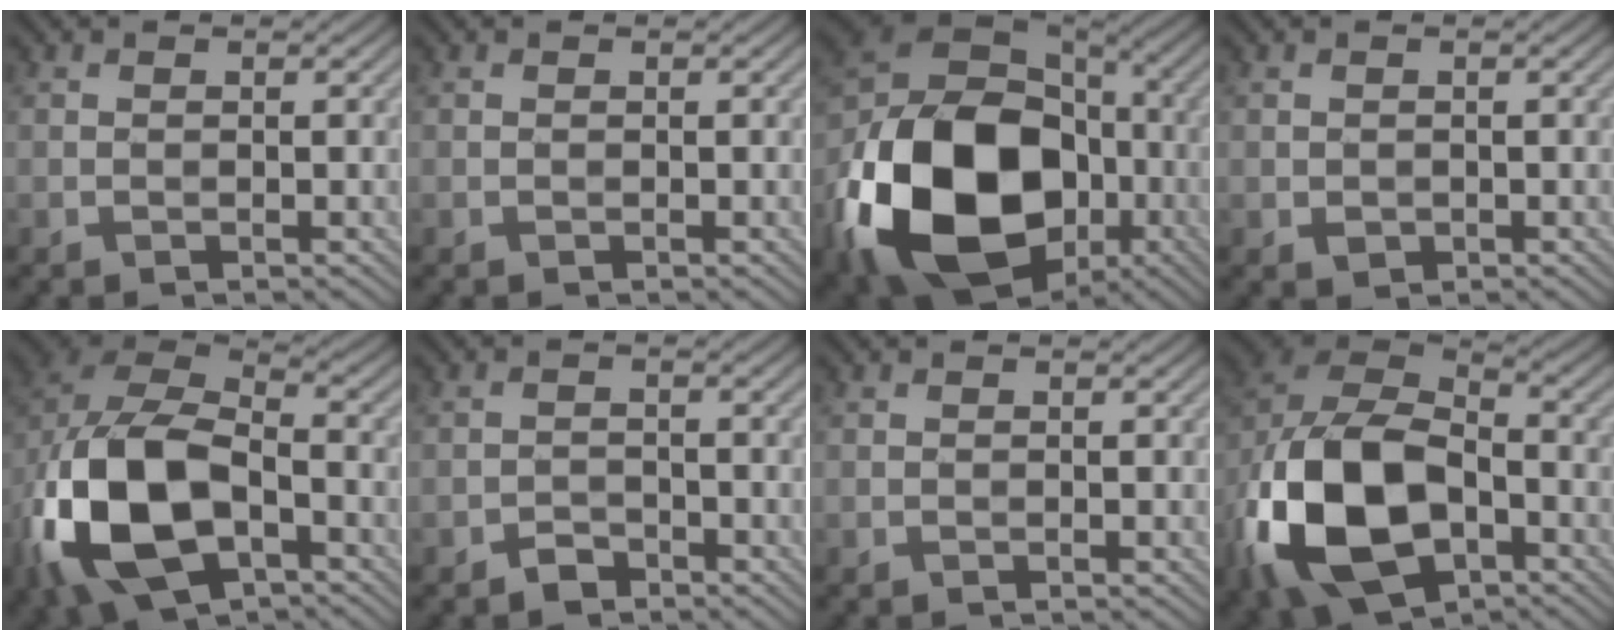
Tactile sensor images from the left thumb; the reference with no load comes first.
{"total": 0.0}
{"total": 21.7, "force": [-7.1, 15.5, 13.4], "torque": [-0.332, -0.029, -0.124]}
{"total": 0.8, "force": [-0.1, 0.7, 0.1], "torque": [-0.008, -0.005, 0.000]}
{"total": 16.0, "force": [-5.2, 9.7, 11.7], "torque": [-0.284, -0.030, -0.093]}
{"total": 1.6, "force": [-1.5, 0.5, 0.1], "torque": [0.001, 0.005, -0.031]}
{"total": 0.0}
{"total": 18.0, "force": [-6.1, 11.4, 12.6], "torque": [-0.303, -0.039, -0.114]}